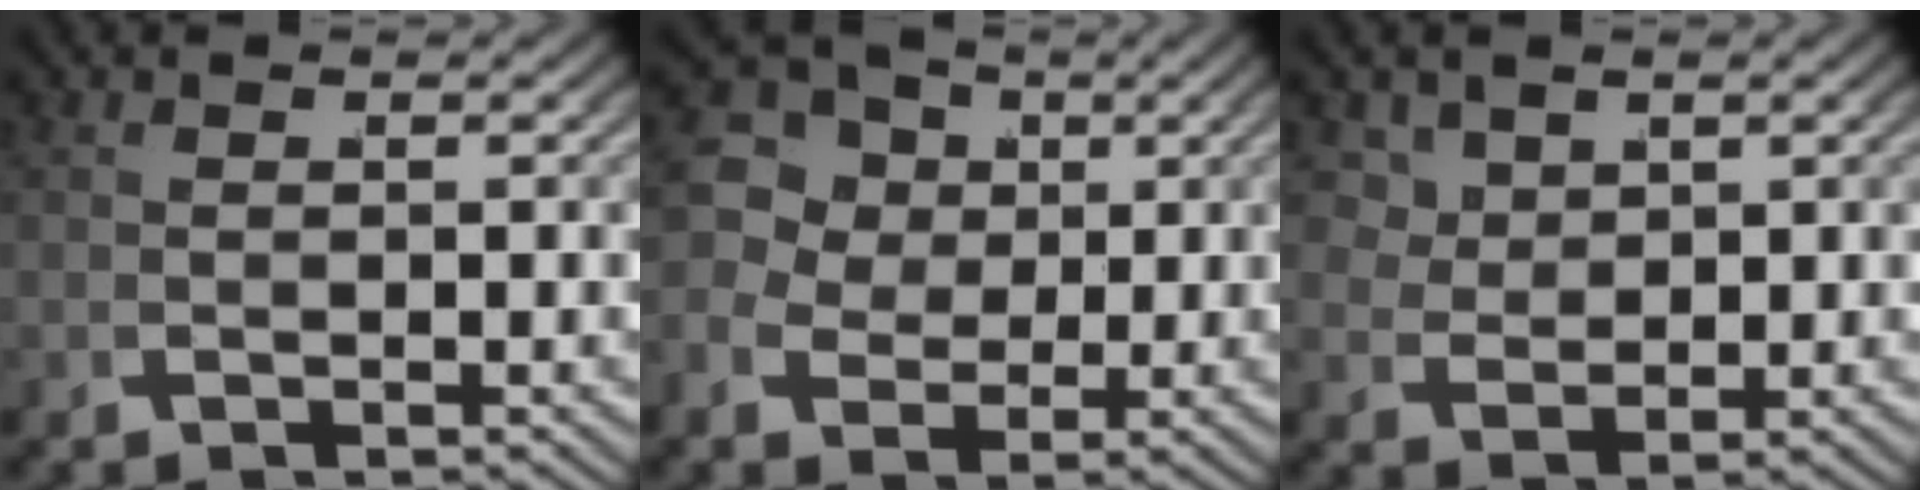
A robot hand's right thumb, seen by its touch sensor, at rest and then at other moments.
{"total": 8.8, "force": [2.4, 7.3, 4.4], "torque": [-0.086, -0.004, 0.031]}
{"total": 2.5, "force": [1.8, 1.5, 1.1], "torque": [-0.022, -0.013, 0.049]}